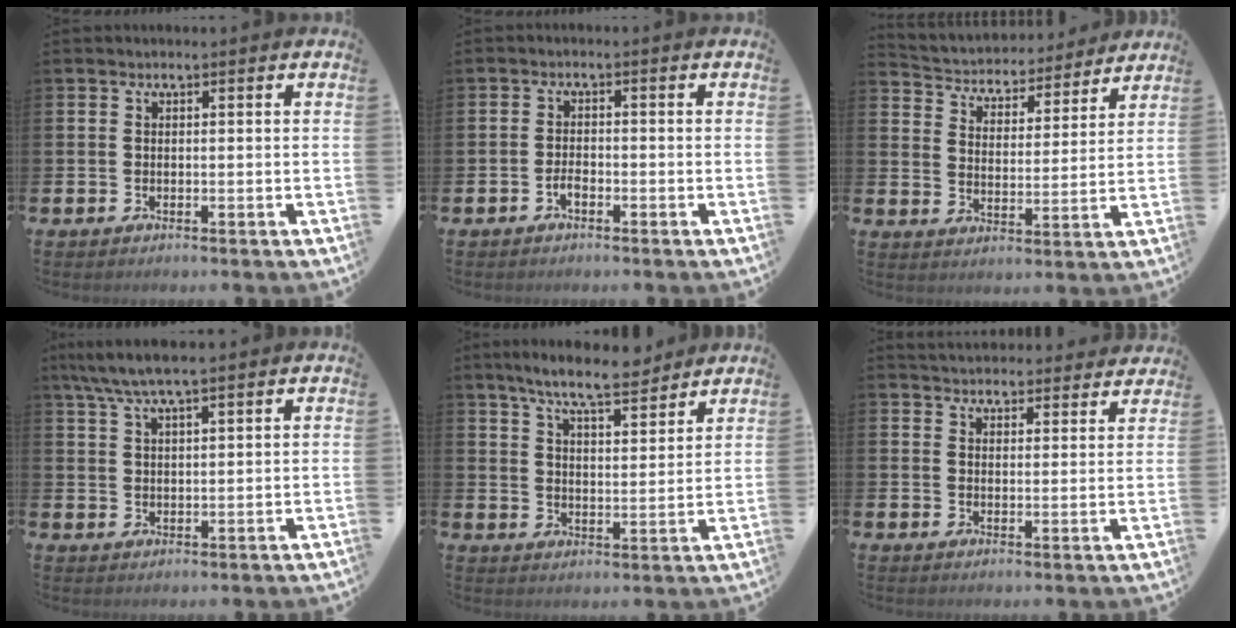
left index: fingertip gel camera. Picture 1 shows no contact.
{"total": 1.6, "force": [-1.0, 0.7, 1.1], "torque": [-0.025, 0.003, -0.018]}
{"total": 4.5, "force": [4.1, 1.8, 0.1], "torque": [-0.033, -0.038, 0.064]}
{"total": 5.5, "force": [4.5, 0.7, 3.0], "torque": [-0.075, -0.004, 0.084]}
{"total": 7.9, "force": [7.3, 1.1, 3.0], "torque": [-0.079, -0.029, 0.131]}
{"total": 4.5, "force": [4.4, 0.8, 0.0], "torque": [-0.009, -0.025, 0.080]}